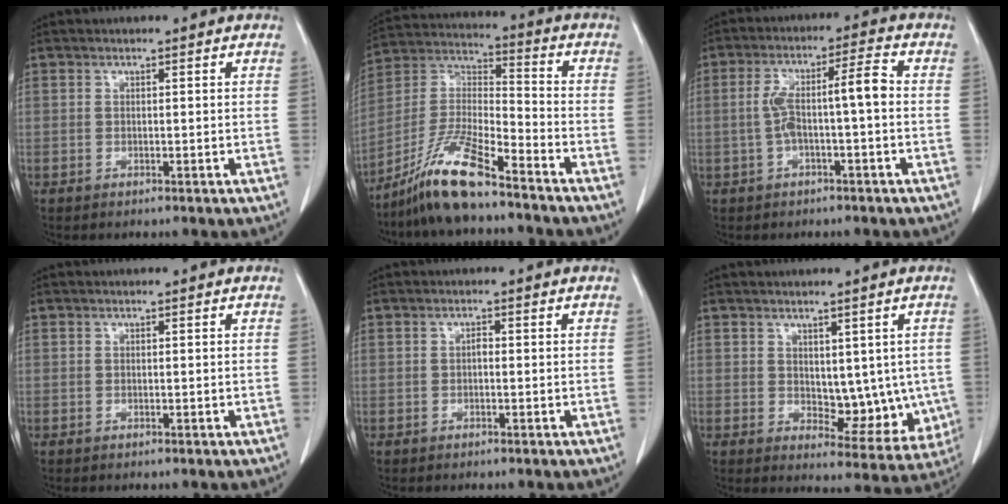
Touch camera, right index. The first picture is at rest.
{"total": 12.4, "force": [-9.4, 1.6, 8.0], "torque": [-0.169, -0.002, -0.179]}
{"total": 7.3, "force": [-0.6, 1.0, 7.2], "torque": [-0.140, 0.031, -0.009]}
{"total": 0.0}
{"total": 0.7, "force": [-0.1, 0.4, 0.6], "torque": [-0.011, 0.003, -0.003]}
{"total": 8.3, "force": [0.5, 4.9, 6.7], "torque": [-0.063, -0.005, 0.021]}